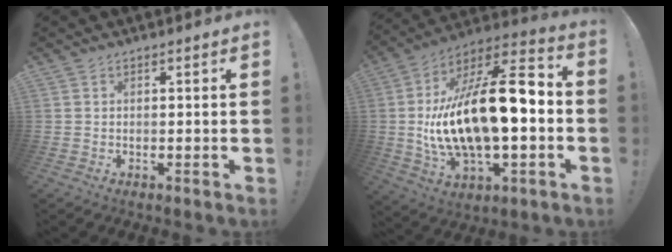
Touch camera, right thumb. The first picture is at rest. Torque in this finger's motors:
{"motor_torque": [2.22, 2.39, 1.61, -1.16, 0.76]}